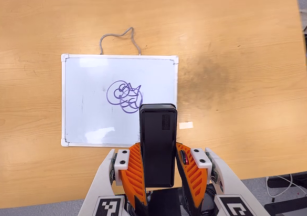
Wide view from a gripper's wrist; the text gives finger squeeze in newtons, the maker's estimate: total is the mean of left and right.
{"total": 3.9, "left": 2.5, "right": 5.2}